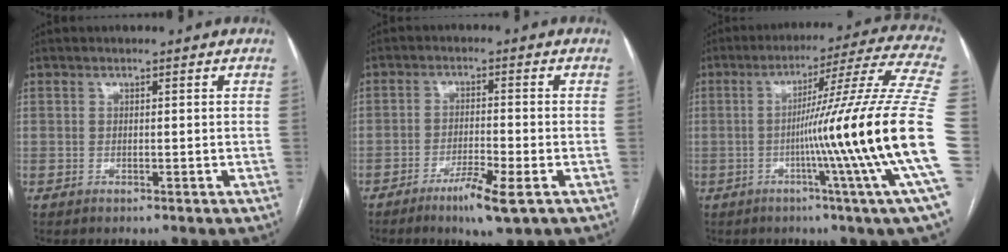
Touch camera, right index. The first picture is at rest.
{"total": 6.2, "force": [-3.5, 0.2, 5.1], "torque": [-0.092, -0.011, -0.059]}
{"total": 23.8, "force": [-4.1, -3.4, 23.2], "torque": [-0.282, -0.009, -0.090]}